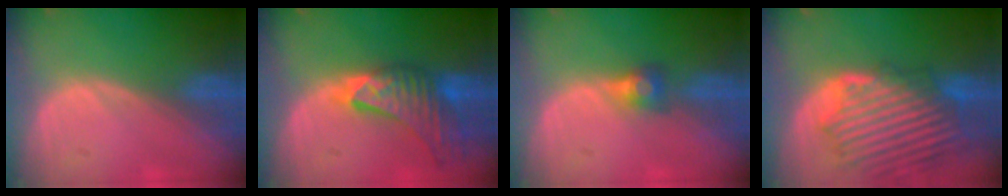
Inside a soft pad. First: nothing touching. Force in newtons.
{"total": 9.0, "press": 8.4, "slide": 3.2}
{"total": 2.8, "press": 2.6, "slide": 1.0}
{"total": 12.0, "press": 11.3, "slide": 4.1}